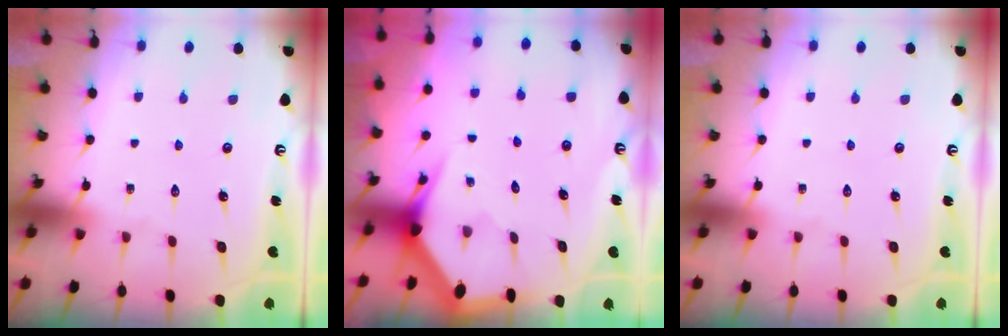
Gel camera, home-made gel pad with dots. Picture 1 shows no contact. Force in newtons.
{"total": 3.8, "press": 3.8, "slide": 0.1}
{"total": 0.0}